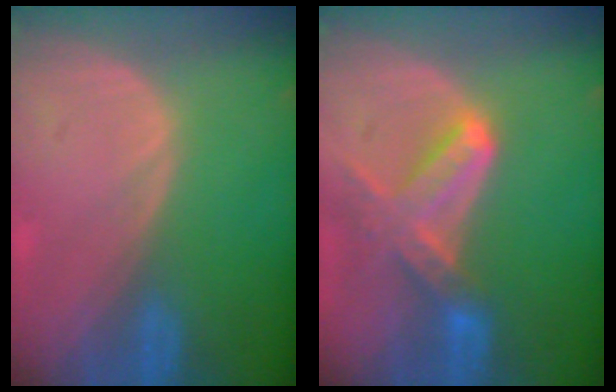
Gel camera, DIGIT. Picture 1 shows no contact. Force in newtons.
{"total": 7.4, "press": 6.7, "slide": 3.2}